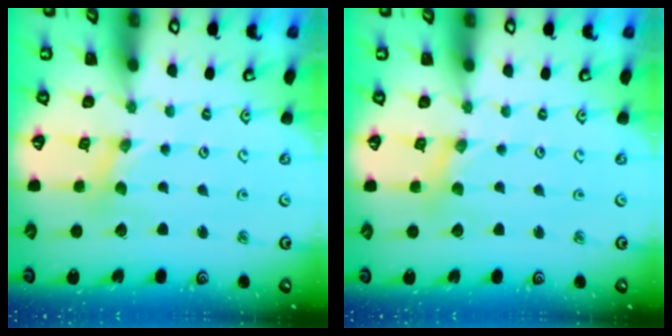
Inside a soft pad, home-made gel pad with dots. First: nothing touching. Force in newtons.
{"total": 2.2, "press": 2.2, "slide": 0.4}